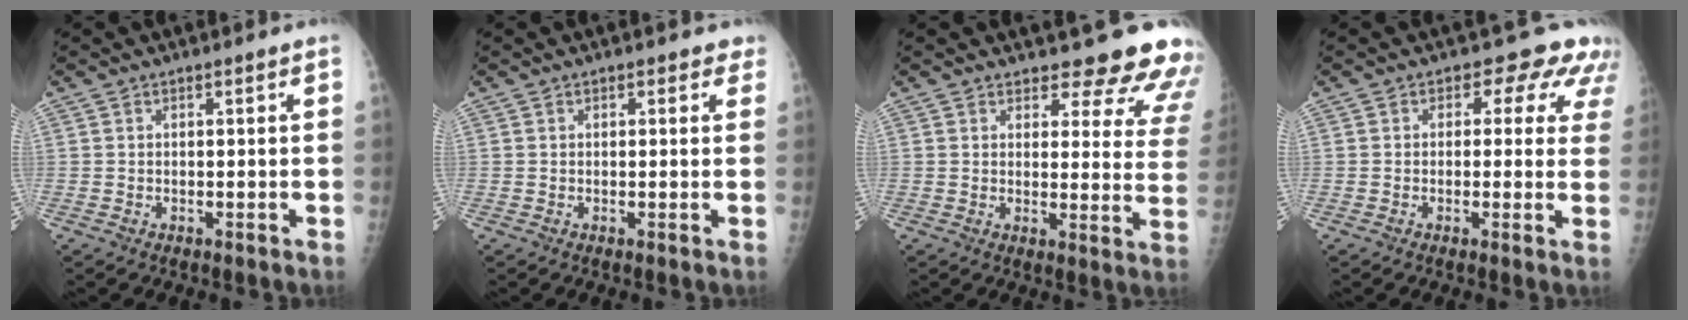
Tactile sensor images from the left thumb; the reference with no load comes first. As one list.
[{"total": 1.8, "force": [1.1, 1.2, 0.8], "torque": [0.014, -0.001, 0.007]}, {"total": 15.6, "force": [14.3, 4.8, 4.0], "torque": [0.005, -0.112, 0.143]}, {"total": 7.7, "force": [4.0, 5.4, 4.0], "torque": [0.004, -0.007, 0.025]}]